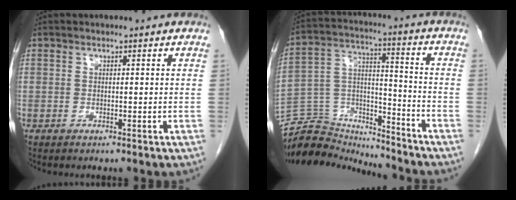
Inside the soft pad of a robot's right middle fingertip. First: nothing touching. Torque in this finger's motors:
{"motor_torque": [0.81, -1.33, 0.21, 0.01]}